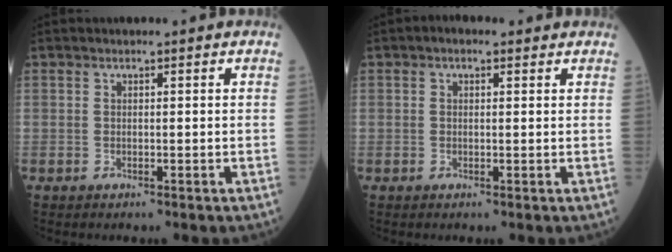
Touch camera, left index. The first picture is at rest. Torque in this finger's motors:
{"motor_torque": [0.26, -0.59, 0.00, -0.05]}